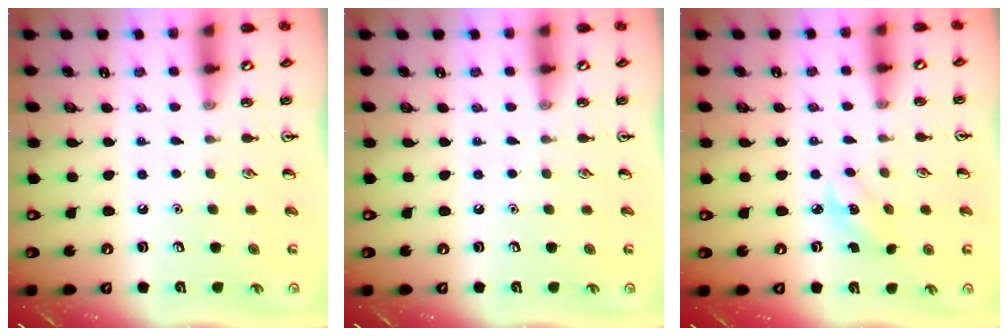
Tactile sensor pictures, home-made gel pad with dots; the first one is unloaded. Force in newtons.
{"total": 0.0}
{"total": 2.7, "press": 2.6, "slide": 0.7}